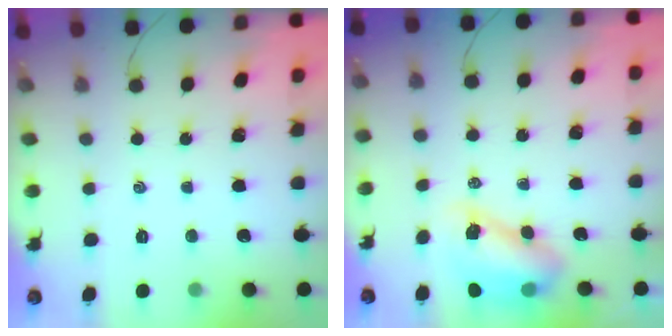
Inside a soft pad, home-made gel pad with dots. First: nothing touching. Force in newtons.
{"total": 8.9, "press": 8.6, "slide": 2.2}